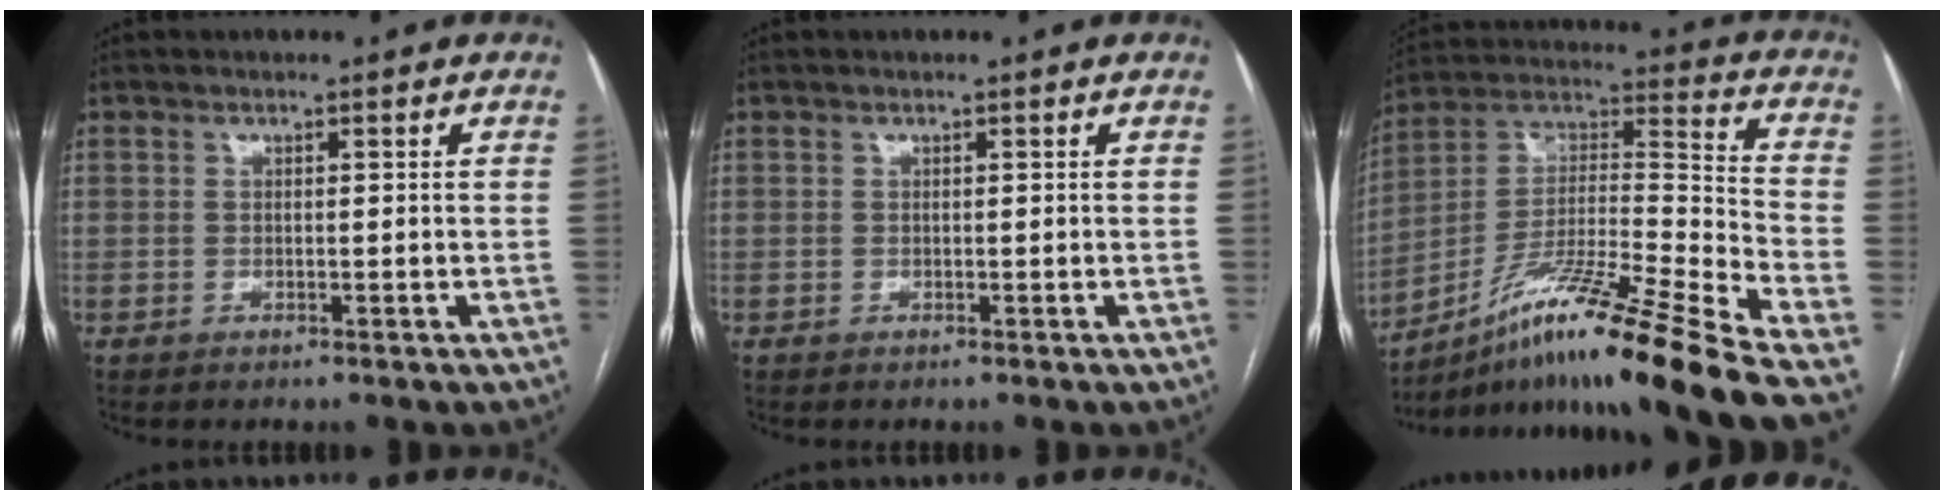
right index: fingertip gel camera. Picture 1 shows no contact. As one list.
[{"total": 0.0}, {"total": 22.5, "force": [-16.4, -1.9, 15.3], "torque": [-0.257, -0.008, -0.292]}]